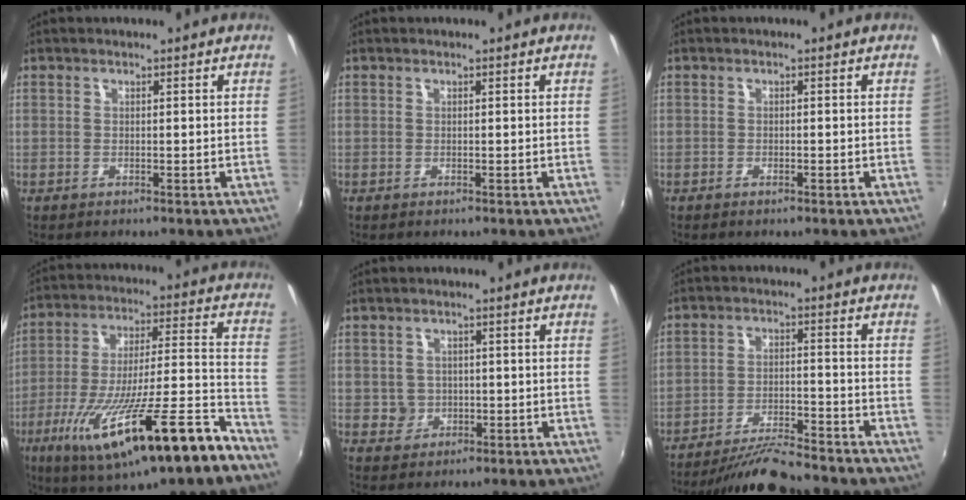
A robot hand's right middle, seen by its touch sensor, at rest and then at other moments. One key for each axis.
{"total": 0.0}
{"total": 0.8, "fx": -0.6, "fy": 0.3, "fz": 0.4, "tx": -0.008, "ty": -0.003, "tz": -0.012}
{"total": 24.8, "fx": -14.6, "fy": 4.3, "fz": 19.6, "tx": -0.335, "ty": -0.054, "tz": -0.234}
{"total": 3.4, "fx": -0.4, "fy": 3.4, "fz": 0.5, "tx": -0.009, "ty": 0.003, "tz": -0.003}
{"total": 10.5, "fx": -9.8, "fy": 1.0, "fz": 3.9, "tx": -0.089, "ty": -0.007, "tz": -0.163}